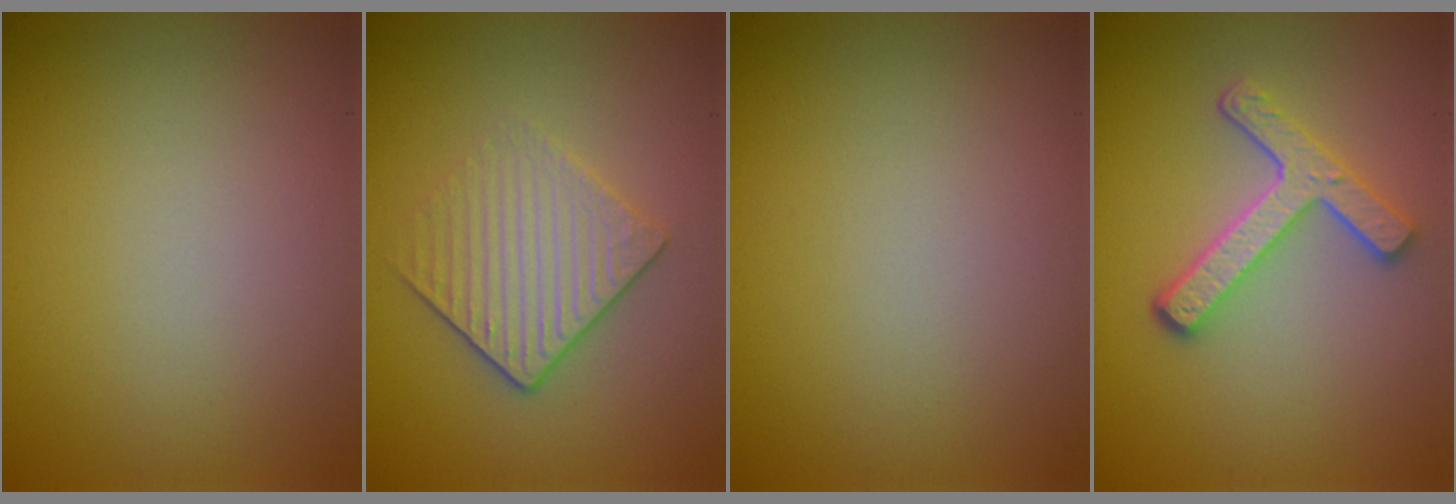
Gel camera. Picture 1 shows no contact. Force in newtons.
{"total": 3.9, "press": 3.1, "slide": 2.3}
{"total": 0.0}
{"total": 4.3, "press": 3.3, "slide": 2.7}